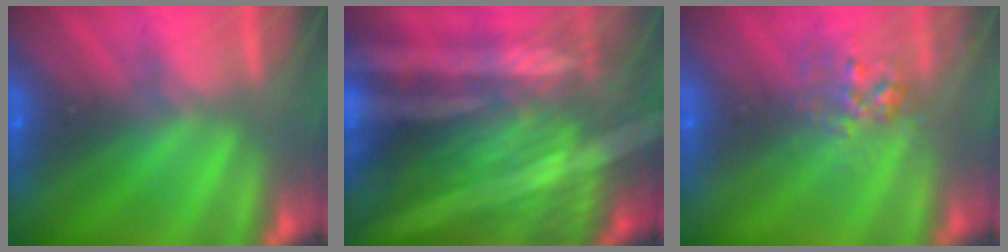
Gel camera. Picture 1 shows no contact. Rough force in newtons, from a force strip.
{"total": 8.7}
{"total": 2.7}